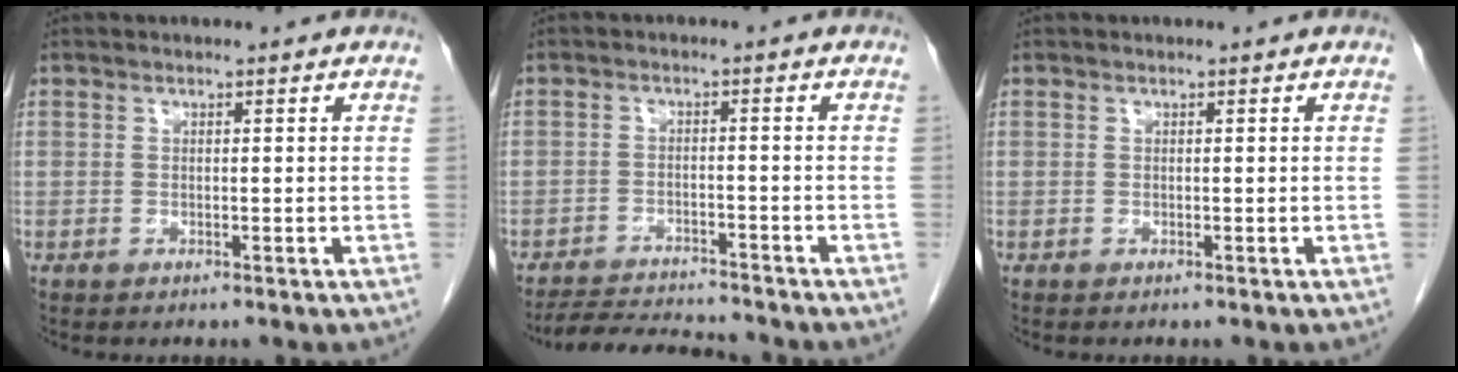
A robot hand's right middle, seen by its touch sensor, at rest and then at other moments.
{"total": 7.1, "force": [-7.0, 0.1, 1.3], "torque": [-0.020, -0.010, -0.119]}
{"total": 0.0}